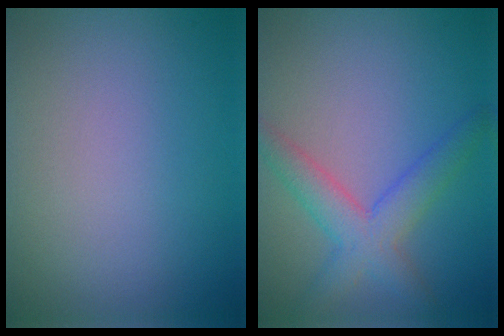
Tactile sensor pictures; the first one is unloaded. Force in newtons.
{"total": 4.2, "press": 4.2, "slide": 0.2}